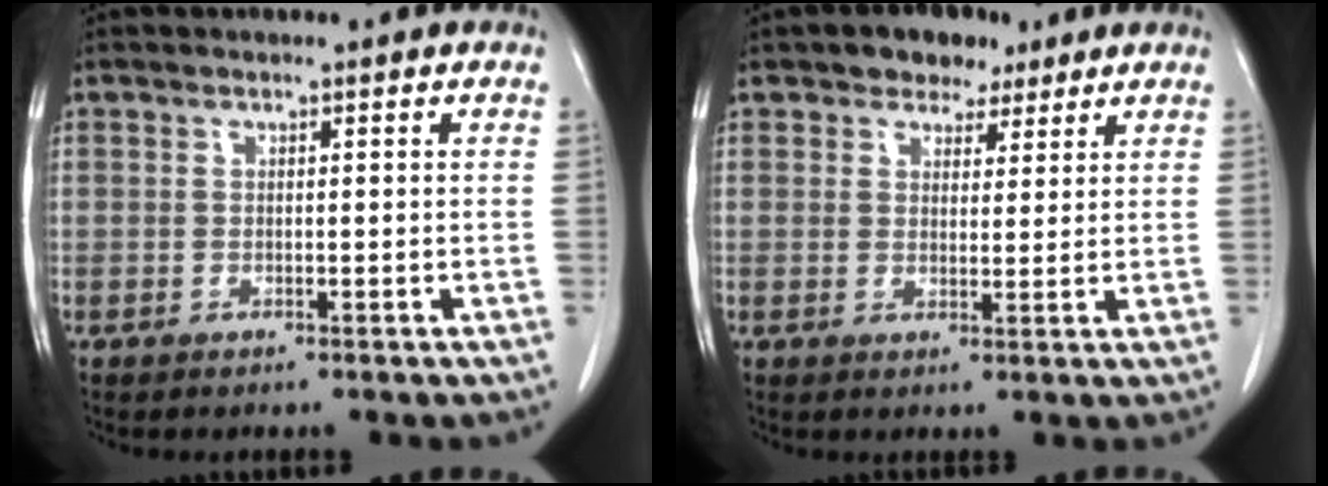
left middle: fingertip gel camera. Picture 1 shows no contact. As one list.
[{"total": 4.8, "force": [3.4, 2.9, 1.8], "torque": [-0.025, 0.010, 0.056]}]